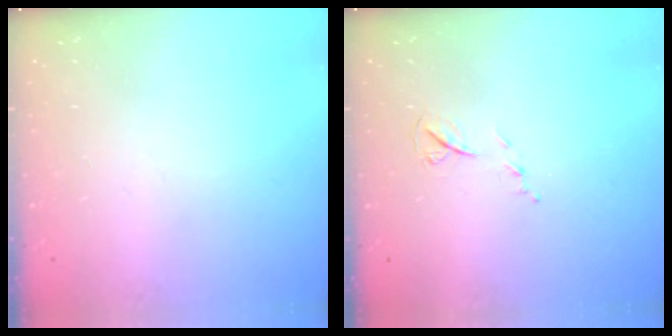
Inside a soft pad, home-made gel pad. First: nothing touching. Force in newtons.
{"total": 6.2, "press": 6.2, "slide": 0.7}